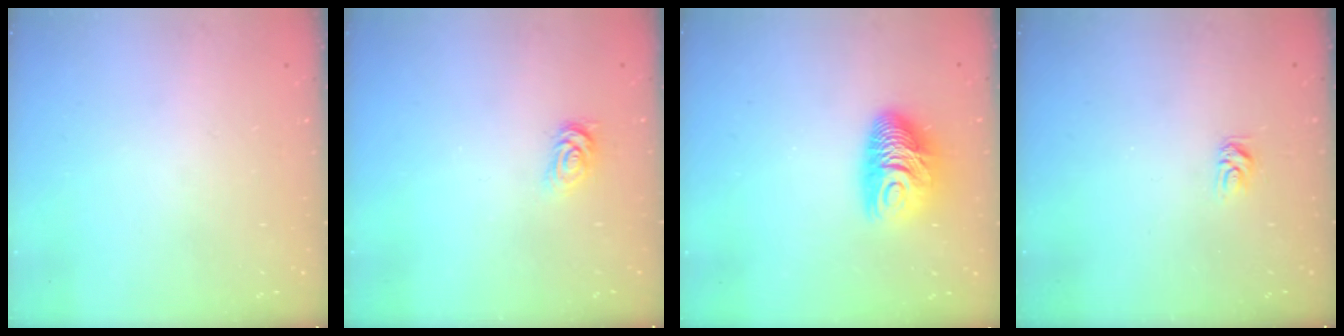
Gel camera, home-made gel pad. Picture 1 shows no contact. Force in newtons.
{"total": 1.8, "press": 1.8, "slide": 0.3}
{"total": 10.7, "press": 10.6, "slide": 0.7}
{"total": 3.6, "press": 3.5, "slide": 0.4}